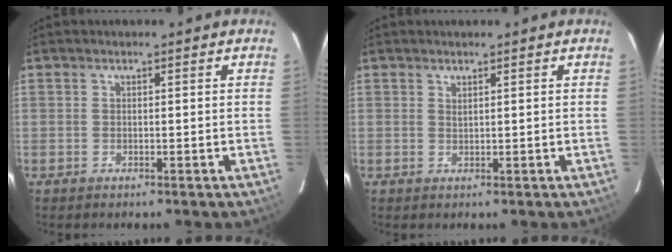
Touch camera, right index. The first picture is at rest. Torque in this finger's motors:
{"motor_torque": [-0.17, 0.20, 0.02, 0.00]}